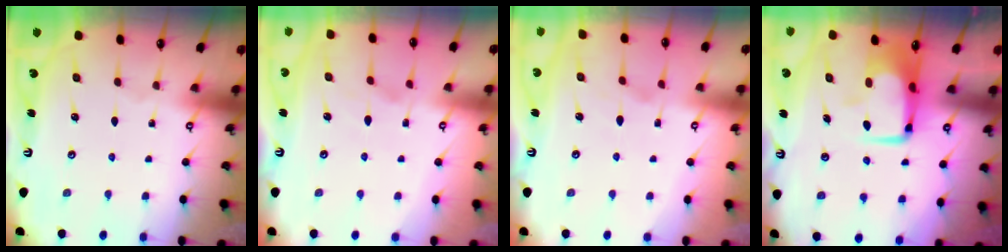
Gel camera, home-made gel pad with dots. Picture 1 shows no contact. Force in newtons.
{"total": 1.8, "press": 1.4, "slide": 1.1}
{"total": 1.1, "press": 0.4, "slide": 1.1}
{"total": 8.4, "press": 8.3, "slide": 1.2}